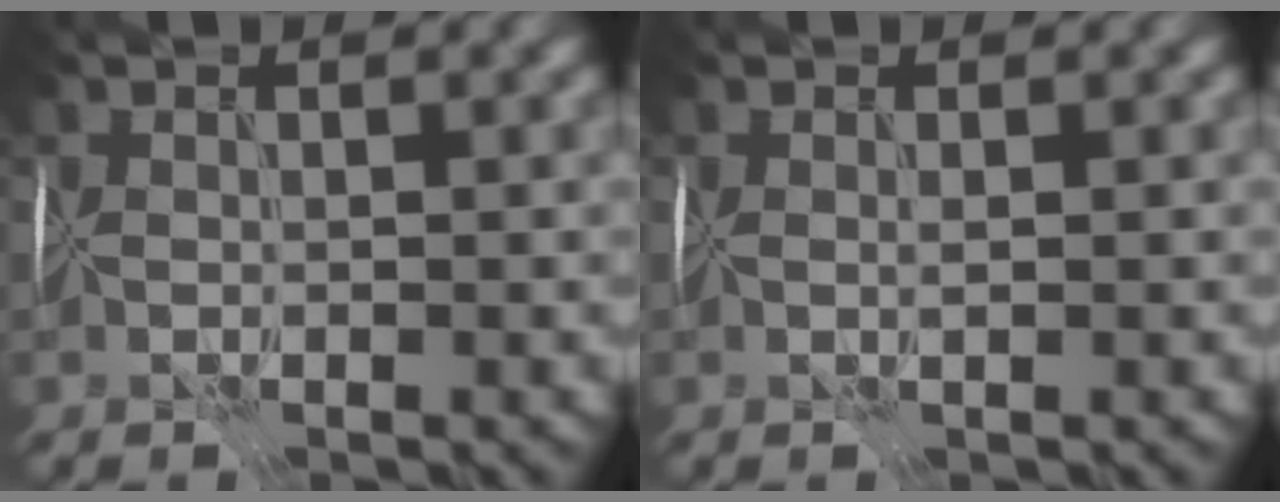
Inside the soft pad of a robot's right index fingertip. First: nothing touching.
{"total": 0.5, "force": [0.2, -0.1, 0.5], "torque": [-0.009, 0.003, 0.000]}